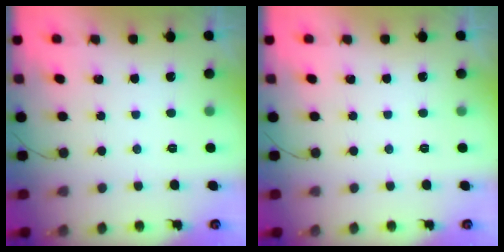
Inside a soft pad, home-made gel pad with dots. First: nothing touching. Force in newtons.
{"total": 0.0}